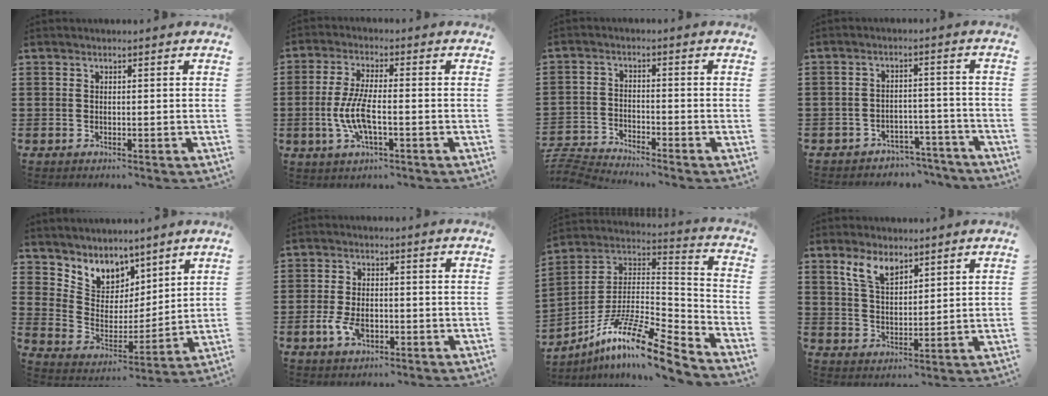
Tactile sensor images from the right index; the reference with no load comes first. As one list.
[{"total": 6.9, "force": [-1.5, 2.1, 6.4], "torque": [-0.144, -0.009, -0.034]}, {"total": 4.0, "force": [-4.0, 0.0, 0.2], "torque": [-0.028, -0.008, -0.091]}, {"total": 3.5, "force": [-3.4, 1.0, 0.5], "torque": [-0.010, 0.010, -0.069]}, {"total": 6.4, "force": [5.0, 4.0, -1.1], "torque": [-0.030, -0.053, 0.092]}, {"total": 4.3, "force": [-1.3, 2.3, 3.3], "torque": [-0.079, -0.005, -0.025]}, {"total": 12.7, "force": [-8.9, 2.3, 8.7], "torque": [-0.169, 0.007, -0.174]}, {"total": 5.7, "force": [4.0, 2.6, 3.2], "torque": [-0.076, 0.006, 0.074]}]